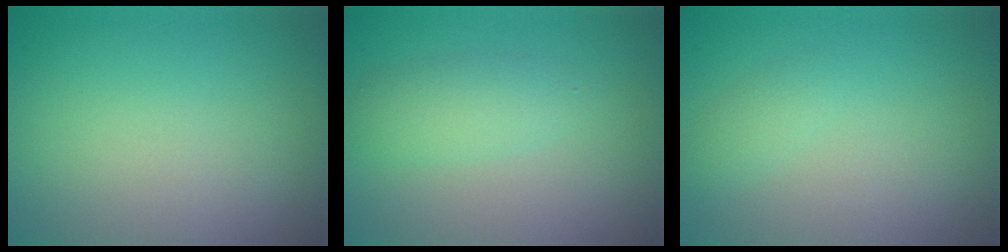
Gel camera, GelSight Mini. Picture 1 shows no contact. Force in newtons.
{"total": 2.2, "press": 2.2, "slide": 0.0}
{"total": 0.9, "press": 0.9, "slide": 0.0}